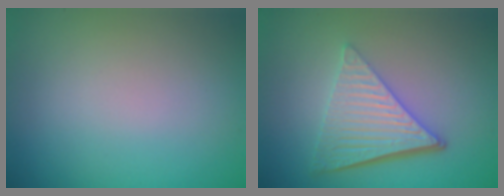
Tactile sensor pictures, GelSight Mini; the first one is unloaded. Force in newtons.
{"total": 6.1, "press": 4.2, "slide": 4.5}